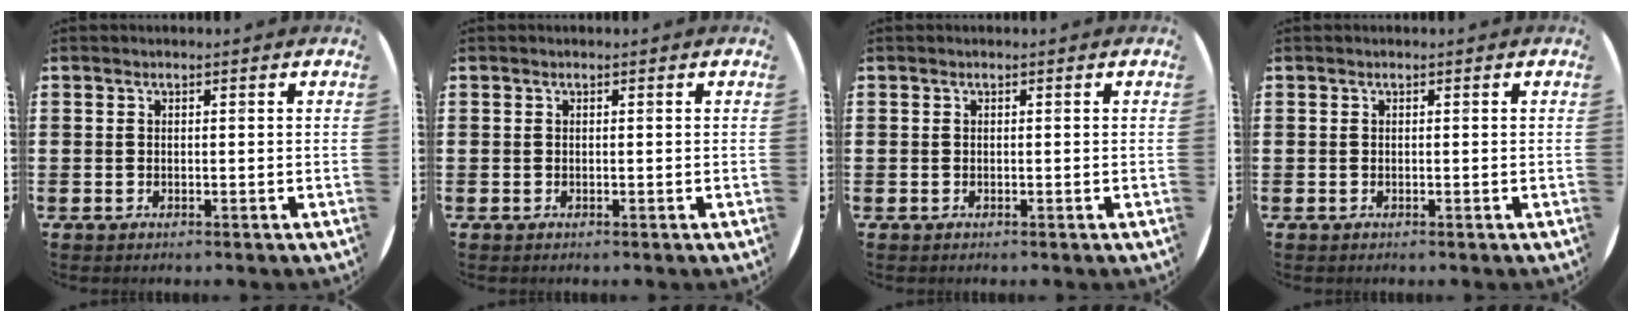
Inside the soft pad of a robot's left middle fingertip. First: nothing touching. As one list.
[{"total": 0.0}, {"total": 0.0}, {"total": 0.0}]